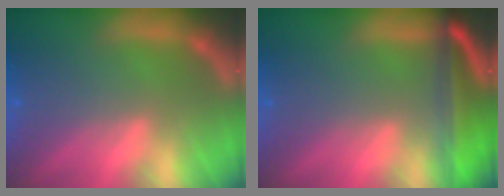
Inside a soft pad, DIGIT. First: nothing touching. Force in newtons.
{"total": 8.0}